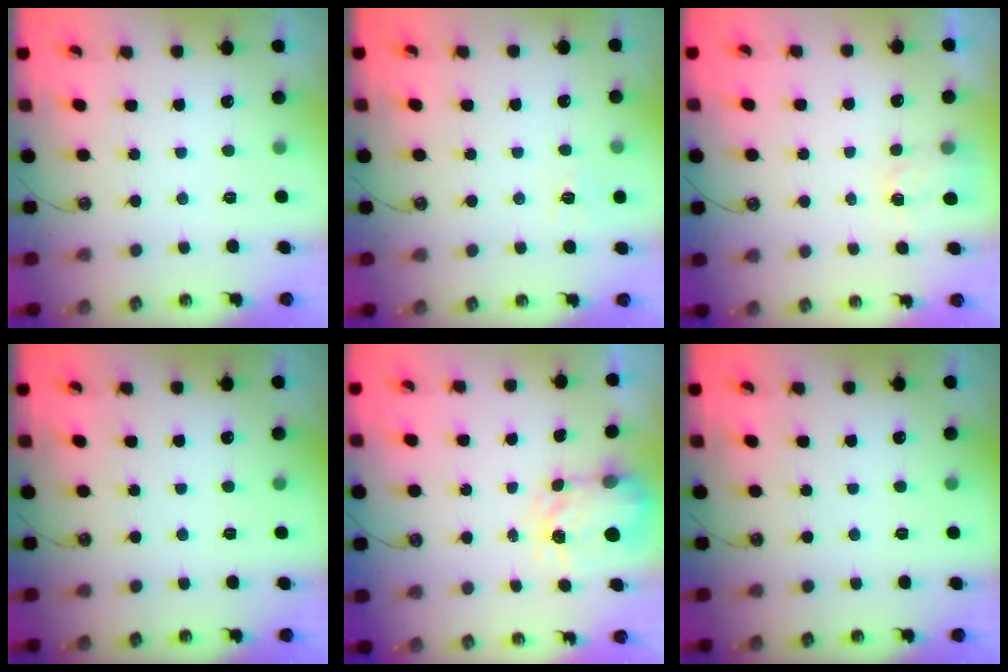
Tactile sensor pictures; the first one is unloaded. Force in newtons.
{"total": 6.6, "press": 6.6, "slide": 0.5}
{"total": 2.0, "press": 2.0, "slide": 0.4}
{"total": 0.0}
{"total": 3.8, "press": 3.8, "slide": 0.6}
{"total": 0.0}